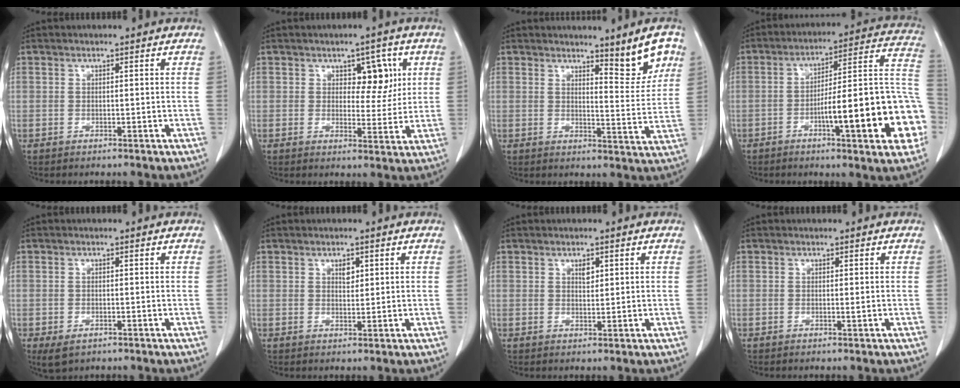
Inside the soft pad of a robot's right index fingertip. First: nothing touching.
{"total": 5.4, "force": [1.9, 3.1, 4.0], "torque": [-0.041, 0.006, 0.029]}
{"total": 6.8, "force": [4.6, 1.2, 4.9], "torque": [-0.054, -0.013, 0.062]}
{"total": 20.7, "force": [-6.4, 2.6, 19.5], "torque": [-0.198, 0.030, -0.083]}
{"total": 3.0, "force": [-1.6, 1.6, 2.0], "torque": [-0.040, -0.006, -0.016]}
{"total": 1.7, "force": [0.8, 0.9, 1.2], "torque": [-0.016, -0.003, 0.013]}
{"total": 1.5, "force": [0.7, 0.7, 1.0], "torque": [-0.015, -0.004, 0.012]}
{"total": 0.0}